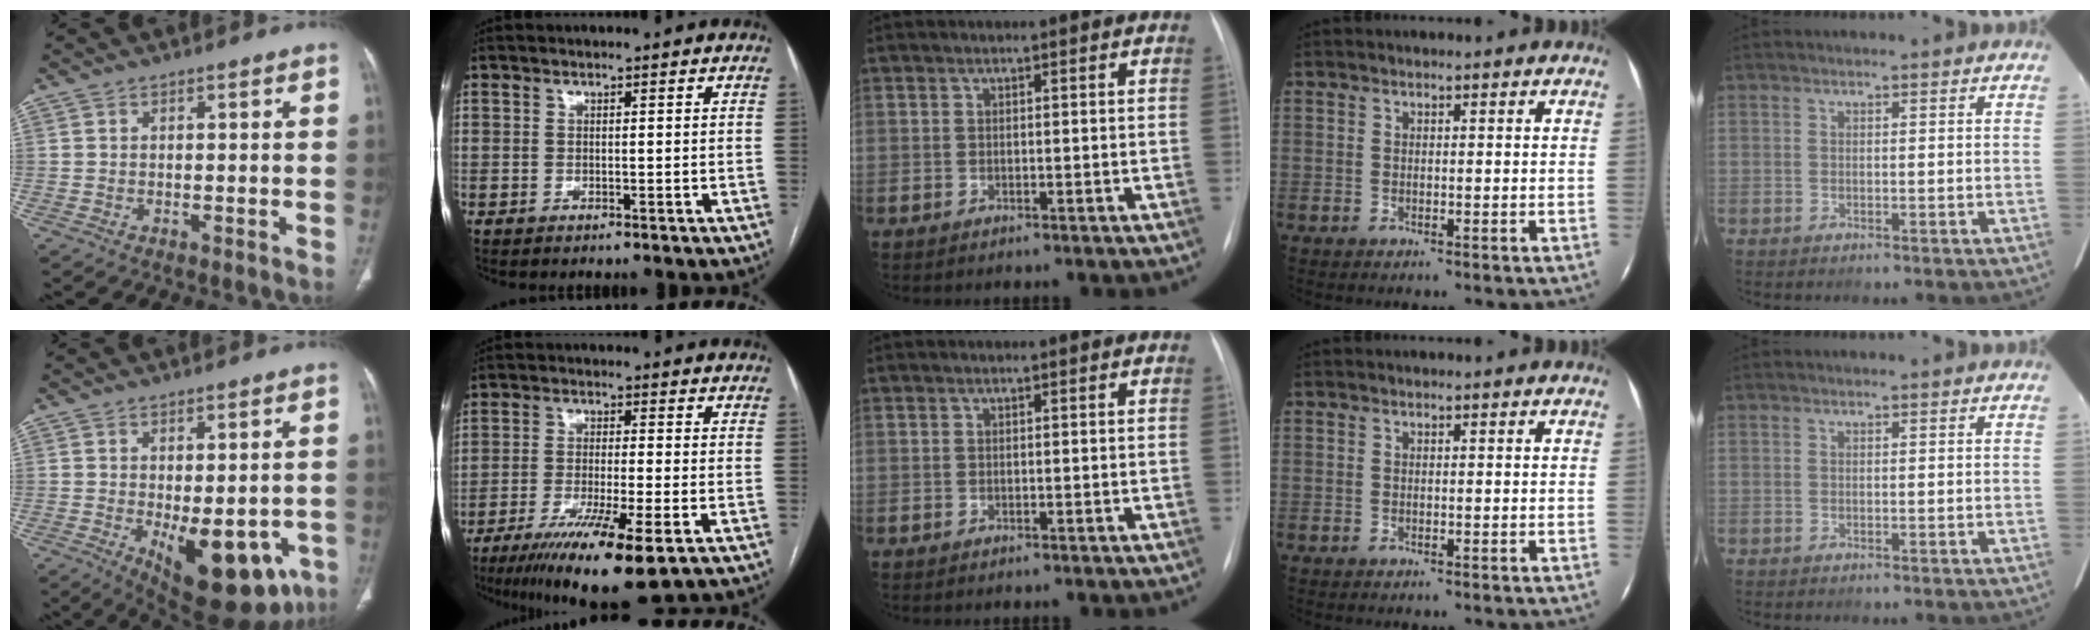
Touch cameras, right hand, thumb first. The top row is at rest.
{"thumb": {"total": 17.4, "force": [-6.4, 8.3, 13.9], "torque": [-0.137, -0.009, -0.066]}, "index": {"total": 13.4, "force": [-7.7, 0.6, 10.9], "torque": [-0.183, -0.035, -0.126]}}